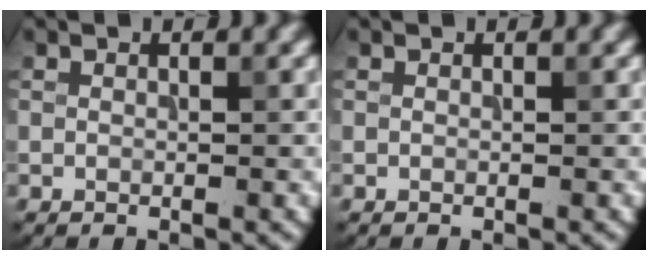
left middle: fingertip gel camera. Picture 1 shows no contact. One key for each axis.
{"total": 0.0}